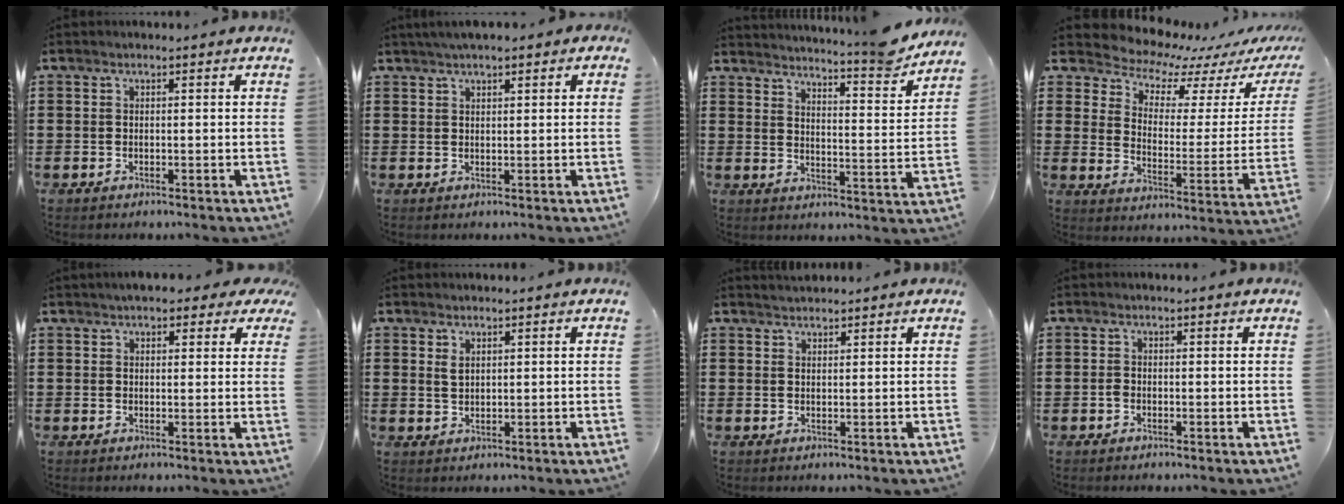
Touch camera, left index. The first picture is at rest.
{"total": 2.0, "force": [1.4, 0.4, 1.3], "torque": [-0.029, 0.006, 0.025]}
{"total": 6.8, "force": [6.3, -0.3, 2.4], "torque": [-0.041, -0.054, 0.102]}
{"total": 5.7, "force": [5.4, 1.7, 0.6], "torque": [-0.044, -0.055, 0.090]}
{"total": 3.3, "force": [2.6, 1.3, 1.6], "torque": [-0.033, 0.000, 0.045]}
{"total": 1.8, "force": [0.9, 1.1, 1.1], "torque": [-0.024, 0.004, 0.017]}
{"total": 1.2, "force": [1.2, 0.0, -0.2], "torque": [0.002, 0.001, 0.024]}
{"total": 1.0, "force": [-0.5, 0.5, 0.7], "torque": [-0.022, -0.005, -0.012]}